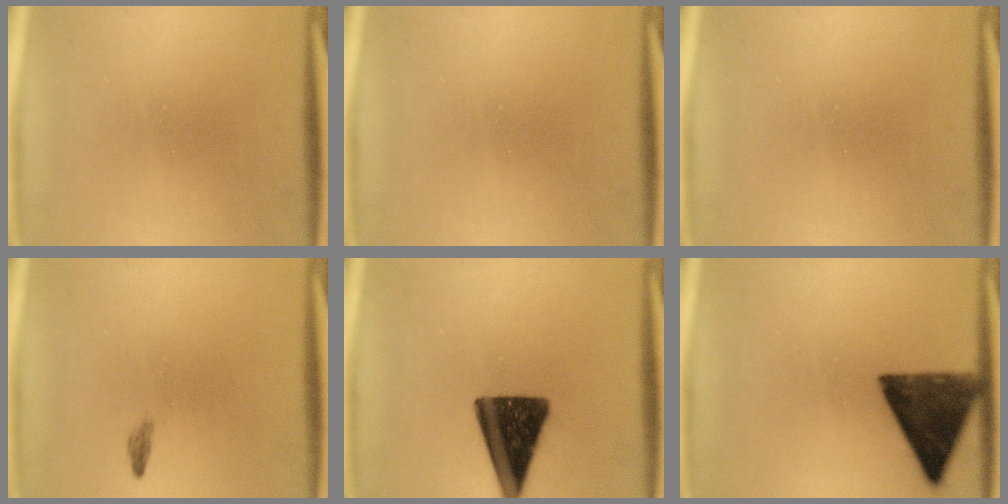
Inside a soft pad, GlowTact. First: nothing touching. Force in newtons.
{"total": 0.0}
{"total": 0.0}
{"total": 0.5}
{"total": 13.8}
{"total": 13.2}